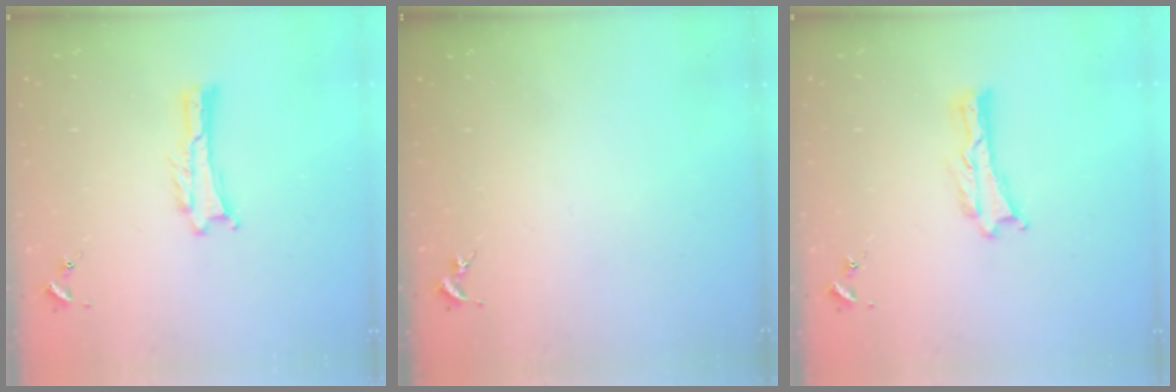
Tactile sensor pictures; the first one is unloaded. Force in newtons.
{"total": 0.0}
{"total": 0.0}